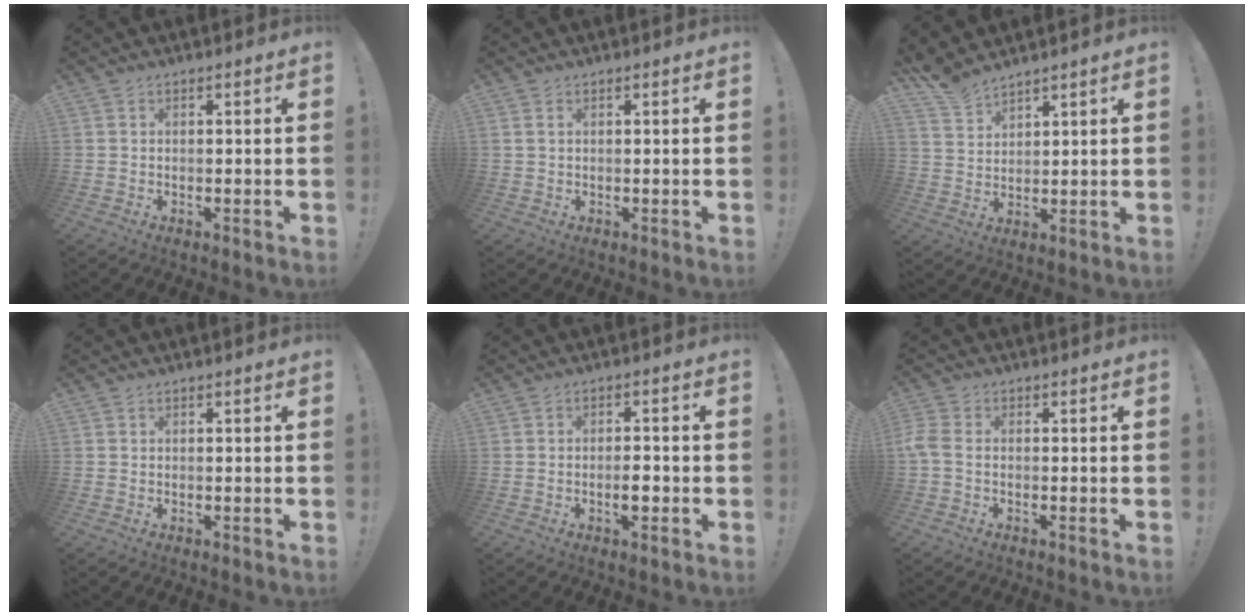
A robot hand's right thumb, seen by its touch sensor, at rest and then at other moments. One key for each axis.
{"total": 1.1, "fx": 0.5, "fy": 0.6, "fz": 0.8, "tx": -0.016, "ty": 0.003, "tz": 0.010}
{"total": 6.7, "fx": 6.2, "fy": 2.2, "fz": 1.5, "tx": -0.036, "ty": -0.040, "tz": 0.121}
{"total": 0.0}
{"total": 3.7, "fx": -1.4, "fy": 1.5, "fz": 3.0, "tx": -0.032, "ty": 0.005, "tz": -0.026}
{"total": 3.6, "fx": -0.4, "fy": 2.1, "fz": 2.9, "tx": -0.072, "ty": -0.003, "tz": -0.010}